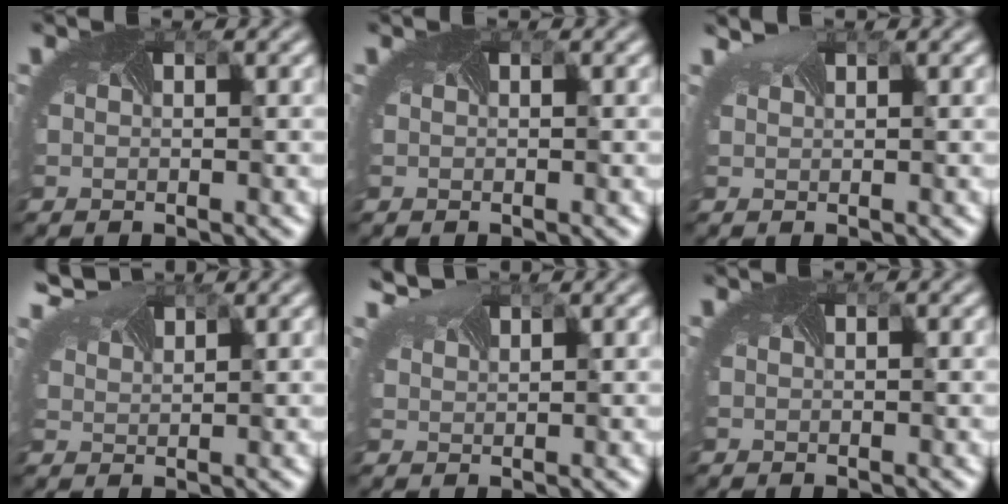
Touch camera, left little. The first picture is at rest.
{"total": 0.0}
{"total": 1.5, "force": [1.5, 0.2, 0.3], "torque": [-0.011, 0.004, 0.018]}
{"total": 3.3, "force": [3.0, 0.9, 0.9], "torque": [-0.033, 0.006, 0.046]}
{"total": 2.0, "force": [2.0, 0.1, 0.1], "torque": [-0.016, 0.001, 0.036]}
{"total": 0.0}